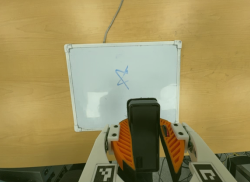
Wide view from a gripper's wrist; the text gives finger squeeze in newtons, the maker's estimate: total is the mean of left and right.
{"total": 9.4, "left": 8.9, "right": 10.0}